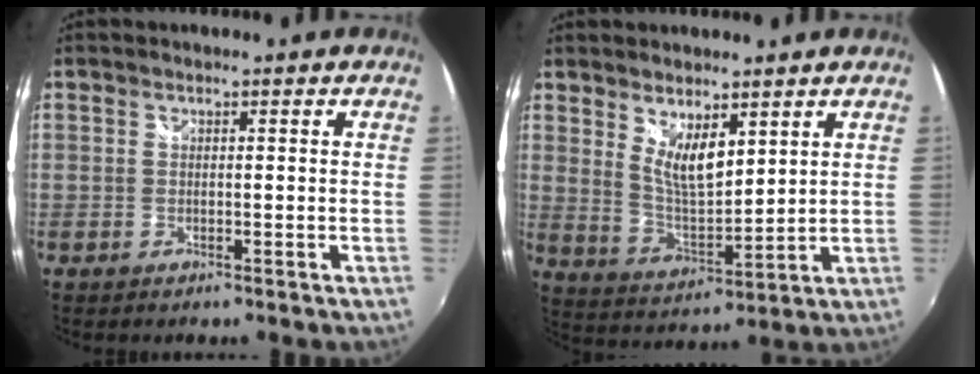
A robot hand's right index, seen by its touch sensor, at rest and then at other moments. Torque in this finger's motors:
{"motor_torque": [0.08, -0.01, 0.04, 0.02]}